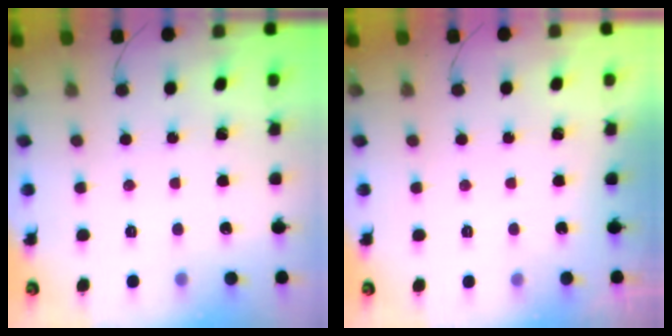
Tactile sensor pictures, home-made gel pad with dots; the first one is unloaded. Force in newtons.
{"total": 0.0}